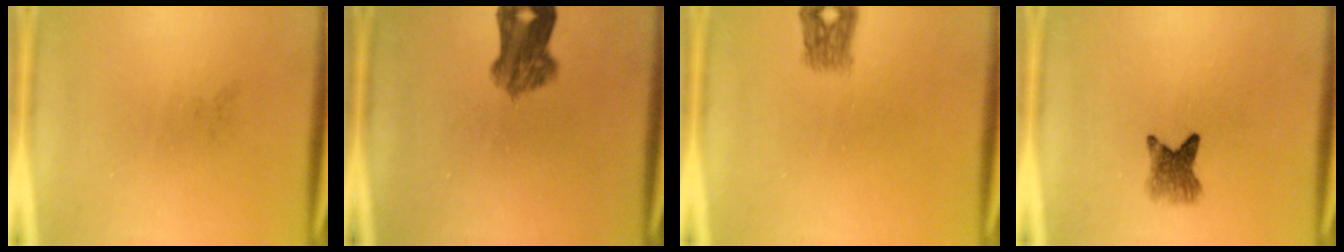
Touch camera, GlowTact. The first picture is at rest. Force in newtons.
{"total": 6.0}
{"total": 2.5}
{"total": 3.6}